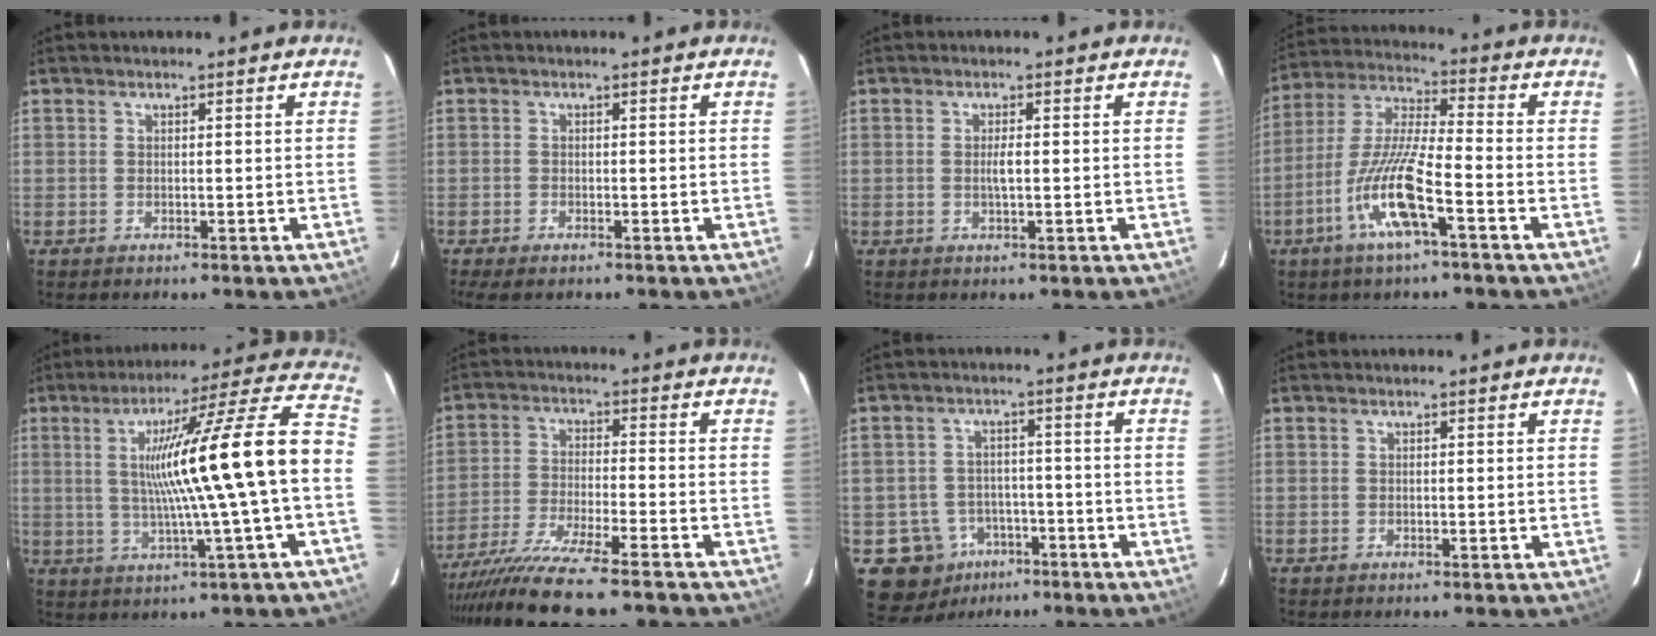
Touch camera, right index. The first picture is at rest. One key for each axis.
{"total": 3.4, "fx": -2.4, "fy": 1.2, "fz": 2.0, "tx": -0.040, "ty": -0.009, "tz": -0.036}
{"total": 2.0, "fx": -0.2, "fy": 0.2, "fz": 2.0, "tx": -0.040, "ty": 0.002, "tz": -0.003}
{"total": 12.6, "fx": -5.4, "fy": 1.1, "fz": 11.3, "tx": -0.236, "ty": -0.004, "tz": -0.107}
{"total": 18.8, "fx": -0.4, "fy": -1.3, "fz": 18.8, "tx": -0.289, "ty": 0.018, "tz": -0.012}
{"total": 15.8, "fx": -13.4, "fy": 0.5, "fz": 8.4, "tx": -0.152, "ty": -0.037, "tz": -0.222}
{"total": 9.6, "fx": -4.2, "fy": 8.4, "fz": 1.6, "tx": -0.040, "ty": 0.014, "tz": -0.052}
{"total": 0.0}